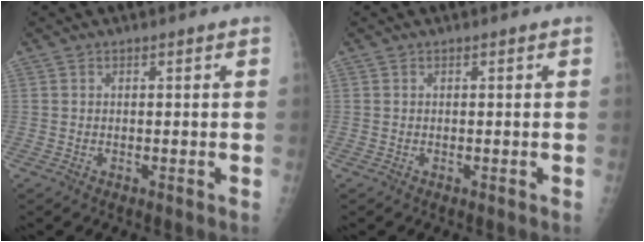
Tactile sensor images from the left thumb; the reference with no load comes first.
{"total": 0.0}